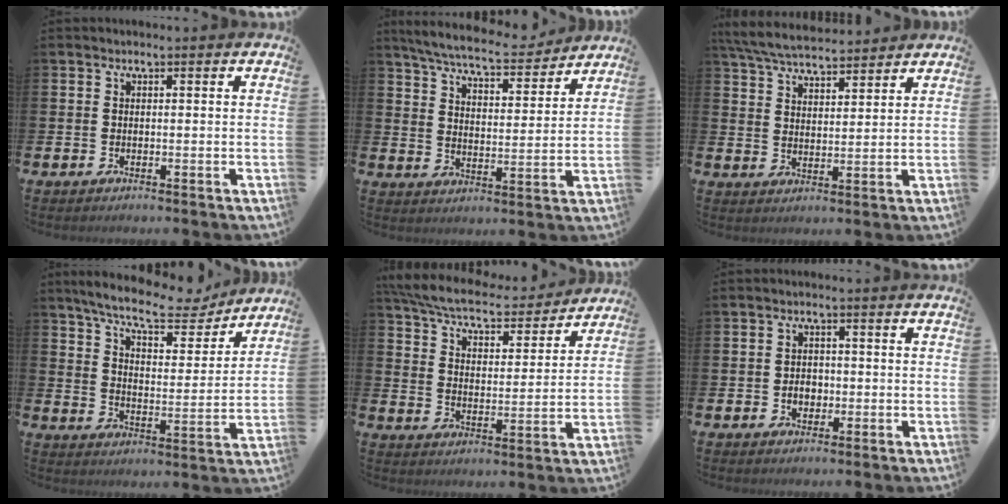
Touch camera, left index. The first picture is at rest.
{"total": 7.3, "force": [6.9, 0.8, 2.3], "torque": [-0.066, -0.045, 0.118]}
{"total": 6.4, "force": [6.1, 0.9, 1.5], "torque": [-0.056, -0.025, 0.112]}
{"total": 9.6, "force": [8.5, 2.2, 3.8], "torque": [-0.093, -0.050, 0.146]}
{"total": 7.4, "force": [6.9, 1.2, 2.4], "torque": [-0.085, -0.048, 0.118]}
{"total": 2.3, "force": [-0.6, 1.8, 1.3], "torque": [-0.005, -0.004, -0.018]}